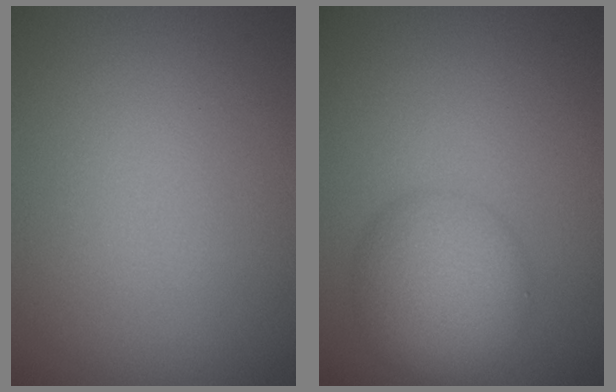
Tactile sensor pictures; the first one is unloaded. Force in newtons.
{"total": 5.0, "press": 5.0, "slide": 0.2}